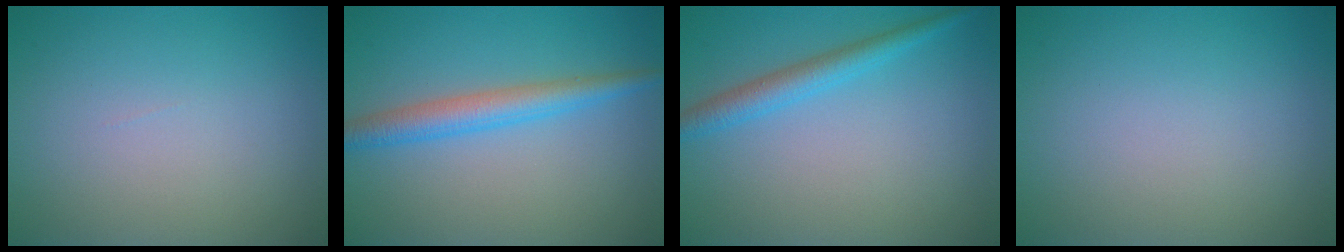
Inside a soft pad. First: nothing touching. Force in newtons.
{"total": 3.4, "press": 3.4, "slide": 0.0}
{"total": 2.6, "press": 2.6, "slide": 0.1}
{"total": 0.0}